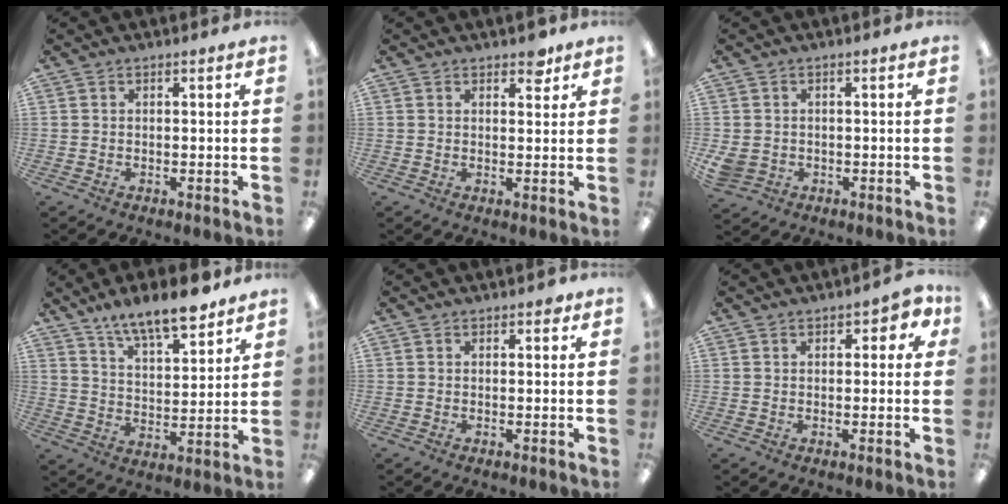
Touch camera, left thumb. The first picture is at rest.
{"total": 3.3, "force": [2.5, 1.7, 1.2], "torque": [0.004, -0.011, 0.039]}
{"total": 3.1, "force": [-0.6, 2.8, 1.1], "torque": [-0.026, 0.002, -0.010]}
{"total": 11.2, "force": [9.8, 3.0, 4.6], "torque": [-0.074, -0.063, 0.175]}
{"total": 1.0, "force": [0.4, 0.6, 0.7], "torque": [-0.006, 0.000, 0.005]}
{"total": 3.5, "force": [1.3, 1.9, 2.7], "torque": [-0.028, 0.000, 0.017]}